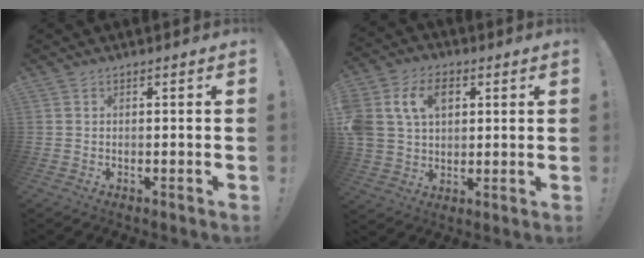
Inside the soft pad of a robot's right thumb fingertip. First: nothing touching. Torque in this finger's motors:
{"motor_torque": [0.86, 0.88, 0.97, 0.02, 0.12]}